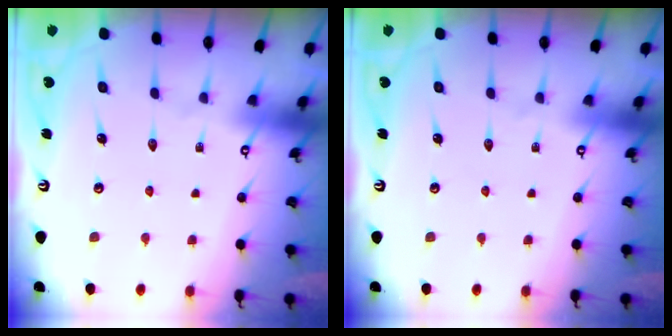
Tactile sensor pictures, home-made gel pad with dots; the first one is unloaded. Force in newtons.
{"total": 0.0}